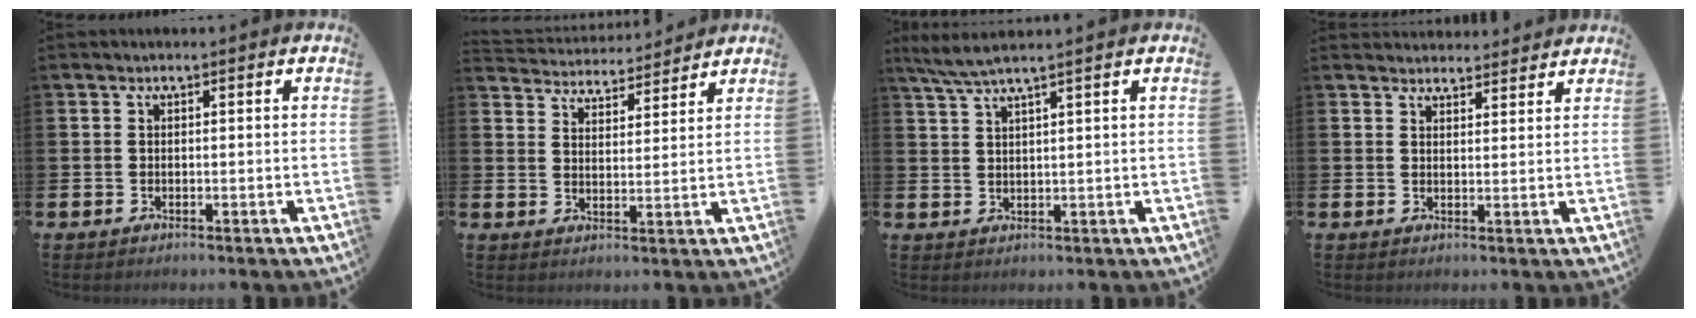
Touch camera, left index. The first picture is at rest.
{"total": 4.7, "force": [4.6, 0.6, -0.3], "torque": [-0.017, -0.034, 0.082]}
{"total": 3.7, "force": [3.1, -0.4, 2.0], "torque": [-0.052, -0.004, 0.057]}
{"total": 3.0, "force": [2.9, 0.6, -0.2], "torque": [0.007, -0.017, 0.051]}